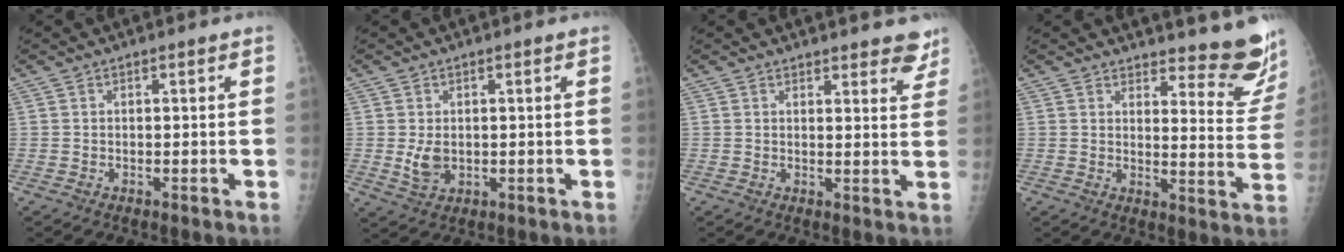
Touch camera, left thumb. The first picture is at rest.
{"total": 3.8, "force": [0.2, 2.6, 2.7], "torque": [-0.044, -0.009, 0.012]}
{"total": 6.5, "force": [5.6, 2.2, 2.6], "torque": [0.005, -0.029, 0.055]}
{"total": 13.2, "force": [12.1, 3.1, 4.3], "torque": [-0.018, -0.125, 0.130]}